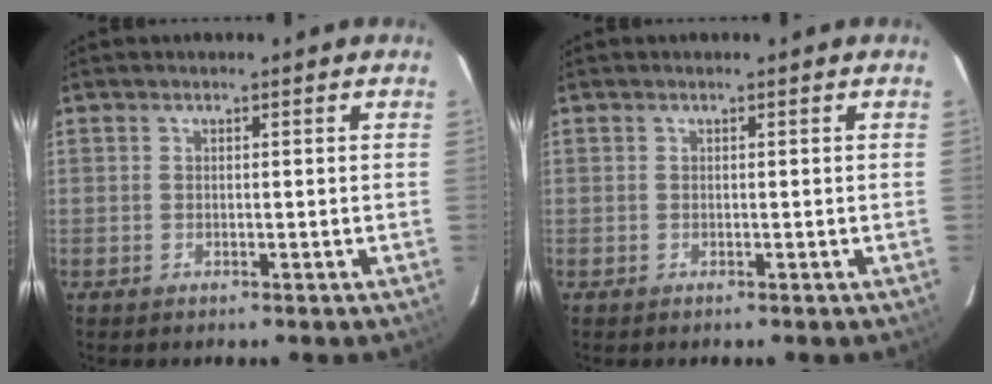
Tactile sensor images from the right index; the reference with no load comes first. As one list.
[{"total": 0.0}]